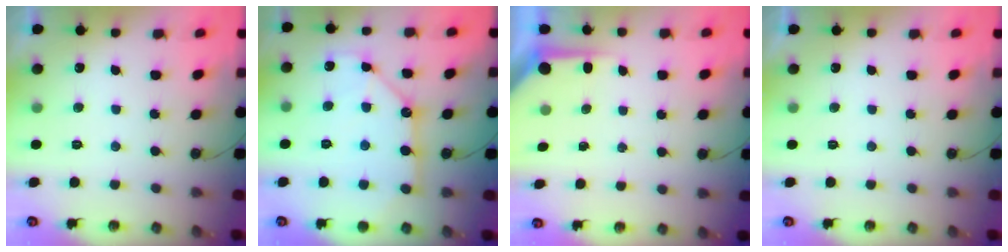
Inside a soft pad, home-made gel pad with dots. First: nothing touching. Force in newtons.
{"total": 14.3, "press": 14.2, "slide": 1.6}
{"total": 4.0, "press": 4.0, "slide": 0.3}
{"total": 0.0}